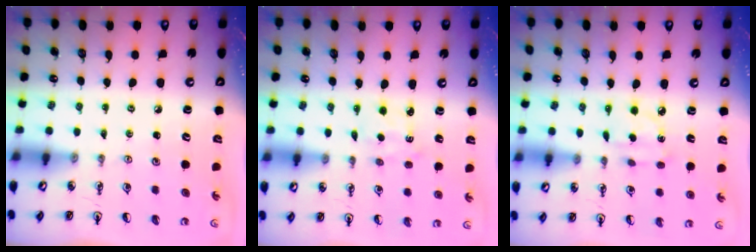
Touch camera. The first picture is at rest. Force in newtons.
{"total": 2.3, "press": 2.3, "slide": 0.3}
{"total": 2.9, "press": 2.8, "slide": 0.6}